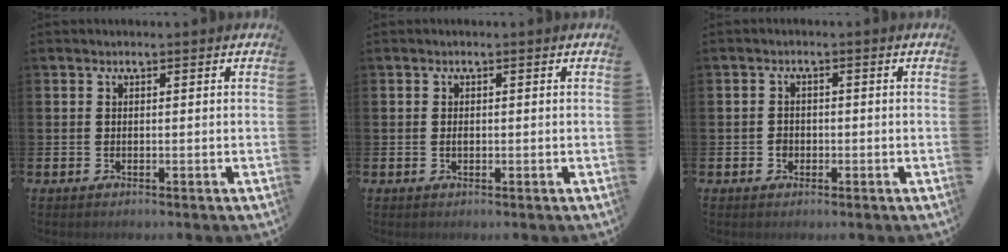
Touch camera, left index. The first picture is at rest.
{"total": 0.7, "force": [0.0, 0.4, 0.5], "torque": [-0.009, 0.001, -0.002]}
{"total": 1.4, "force": [-0.4, 1.3, 0.4], "torque": [-0.007, 0.005, -0.010]}